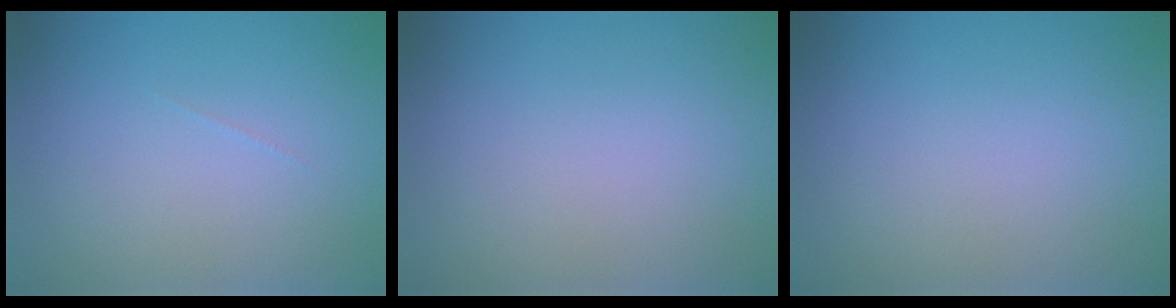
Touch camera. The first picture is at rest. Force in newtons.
{"total": 0.0}
{"total": 0.0}